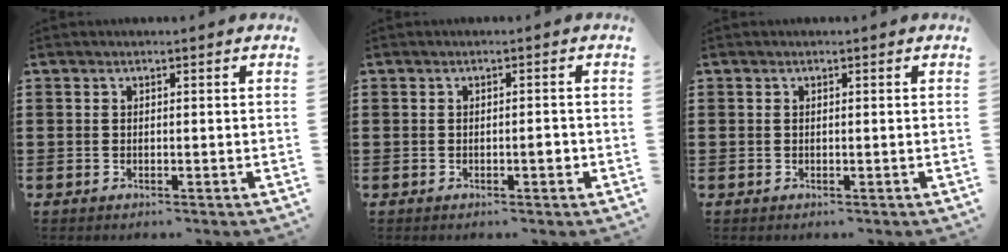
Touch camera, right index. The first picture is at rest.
{"total": 1.7, "force": [-0.5, 0.4, 1.5], "torque": [-0.027, -0.001, -0.009]}
{"total": 0.0}